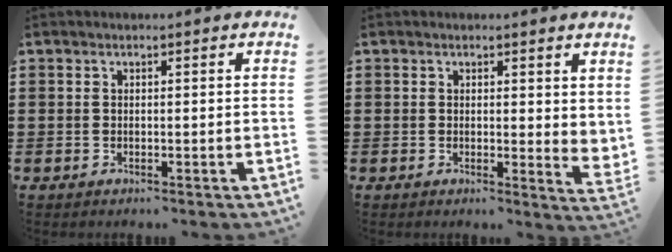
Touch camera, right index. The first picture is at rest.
{"total": 1.6, "force": [1.3, 0.6, 0.7], "torque": [-0.011, 0.001, 0.023]}